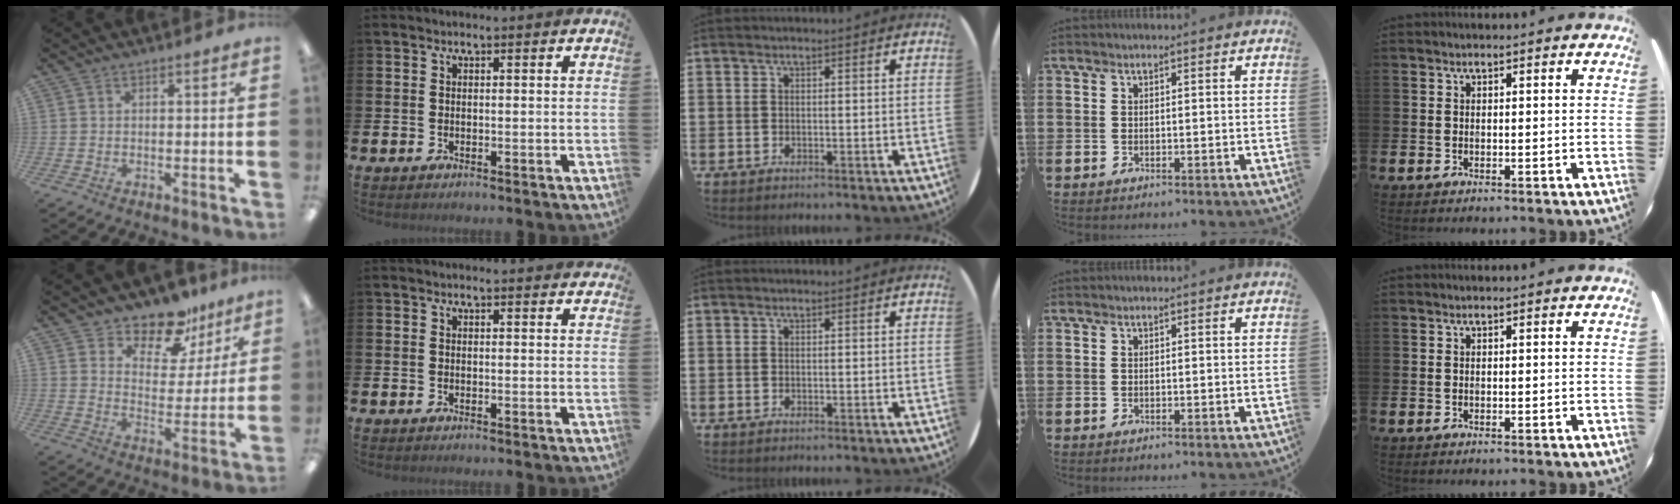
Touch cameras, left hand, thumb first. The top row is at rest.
{"thumb": {"total": 11.6, "force": [9.6, 5.3, 3.6], "torque": [-0.059, -0.073, 0.176]}, "index": {"total": 0.6, "force": [0.6, 0.0, 0.1], "torque": [-0.002, 0.000, 0.012]}}